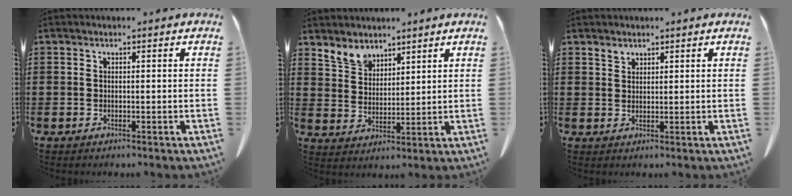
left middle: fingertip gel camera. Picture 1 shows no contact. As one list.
[{"total": 4.5, "force": [3.9, 2.2, 0.8], "torque": [-0.032, -0.004, 0.073]}, {"total": 1.6, "force": [1.4, 0.7, 0.3], "torque": [-0.002, -0.002, 0.025]}]